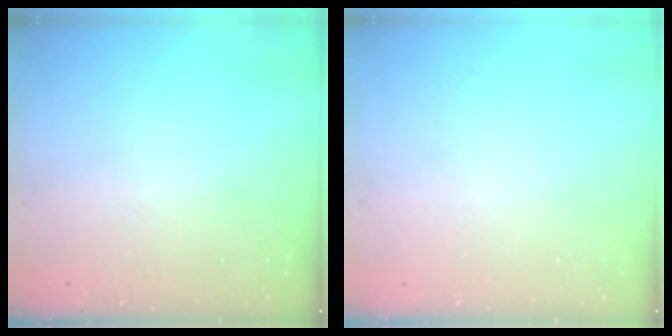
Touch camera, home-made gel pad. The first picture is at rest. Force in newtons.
{"total": 0.0}